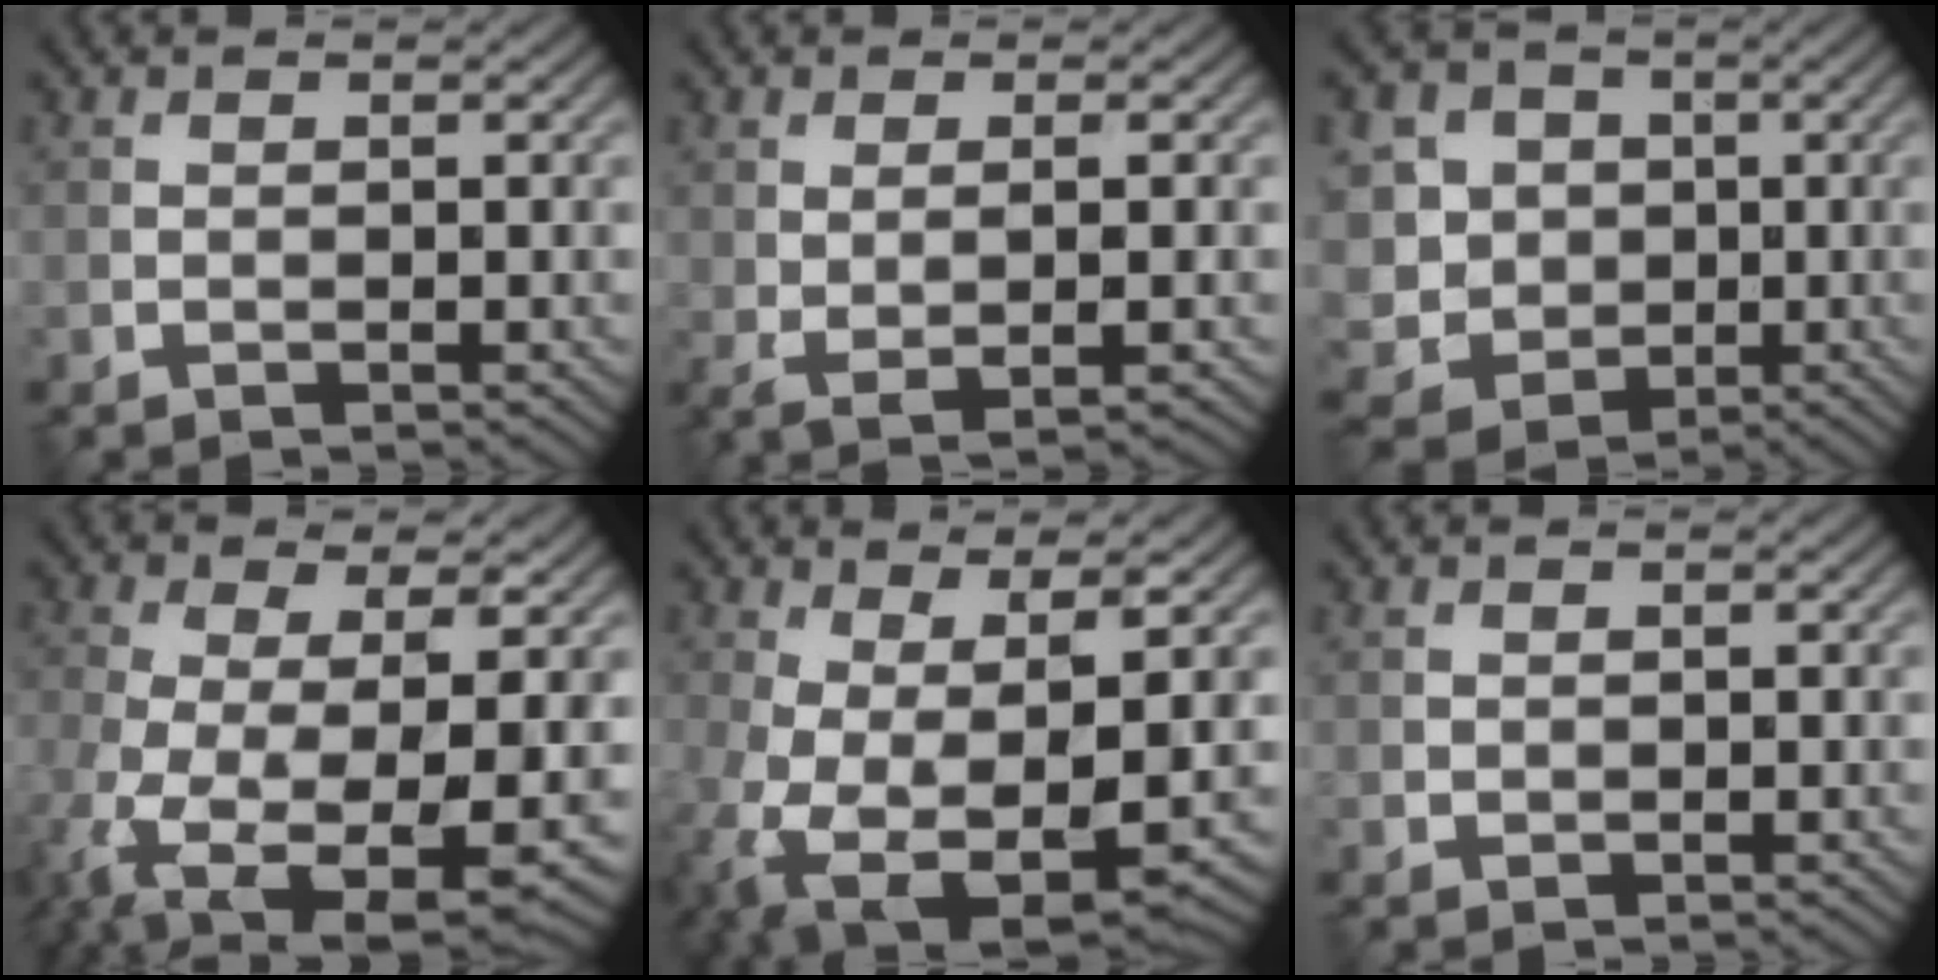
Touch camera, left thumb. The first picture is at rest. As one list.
[{"total": 2.7, "force": [0.2, 0.5, 2.7], "torque": [-0.059, -0.004, 0.006]}, {"total": 9.4, "force": [-1.3, 8.4, 4.0], "torque": [-0.138, -0.001, -0.039]}, {"total": 13.7, "force": [-5.0, 5.9, 11.3], "torque": [-0.244, -0.051, -0.065]}, {"total": 10.4, "force": [-3.1, 4.8, 8.7], "torque": [-0.204, -0.046, -0.036]}, {"total": 0.6, "force": [0.1, 0.6, 0.1], "torque": [-0.003, -0.004, 0.002]}]